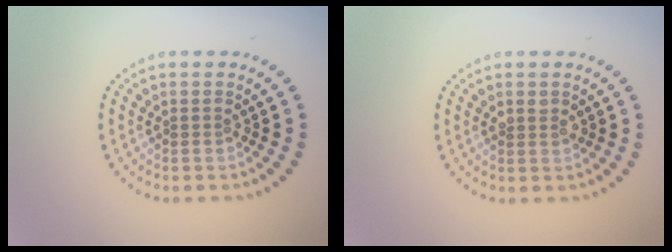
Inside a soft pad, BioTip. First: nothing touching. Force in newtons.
{"total": 1.1, "press": 1.1, "slide": 0.2}